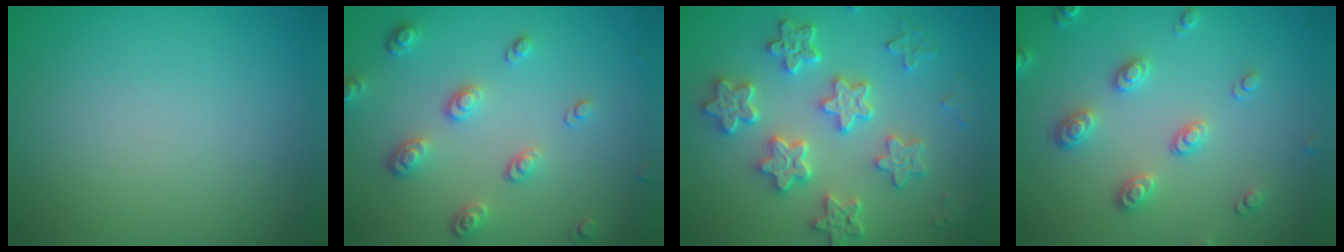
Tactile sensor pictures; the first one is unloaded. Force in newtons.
{"total": 3.2, "press": 2.6, "slide": 1.9}
{"total": 5.3, "press": 5.0, "slide": 1.8}
{"total": 3.2, "press": 2.8, "slide": 1.6}